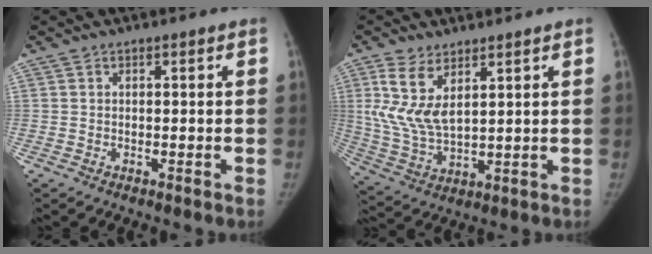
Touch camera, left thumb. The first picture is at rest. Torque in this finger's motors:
{"motor_torque": [1.41, 1.51, 1.29, -0.60, 0.58]}